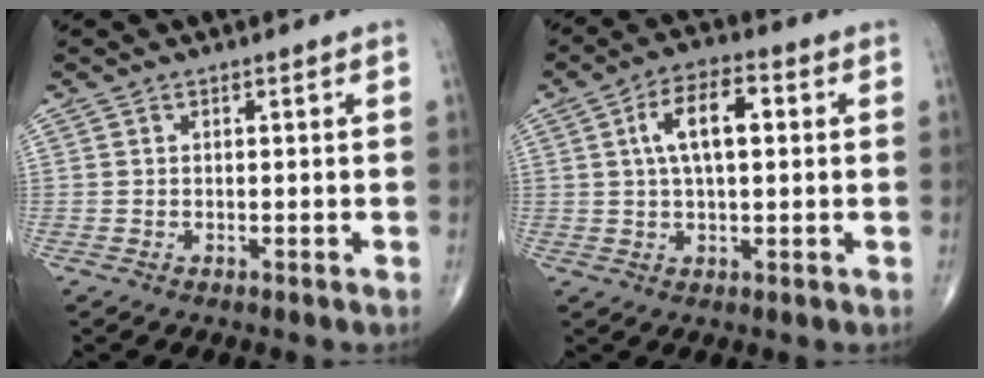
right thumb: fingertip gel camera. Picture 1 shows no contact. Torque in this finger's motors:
{"motor_torque": [1.31, 3.70, 0.66, 0.03, 0.07]}